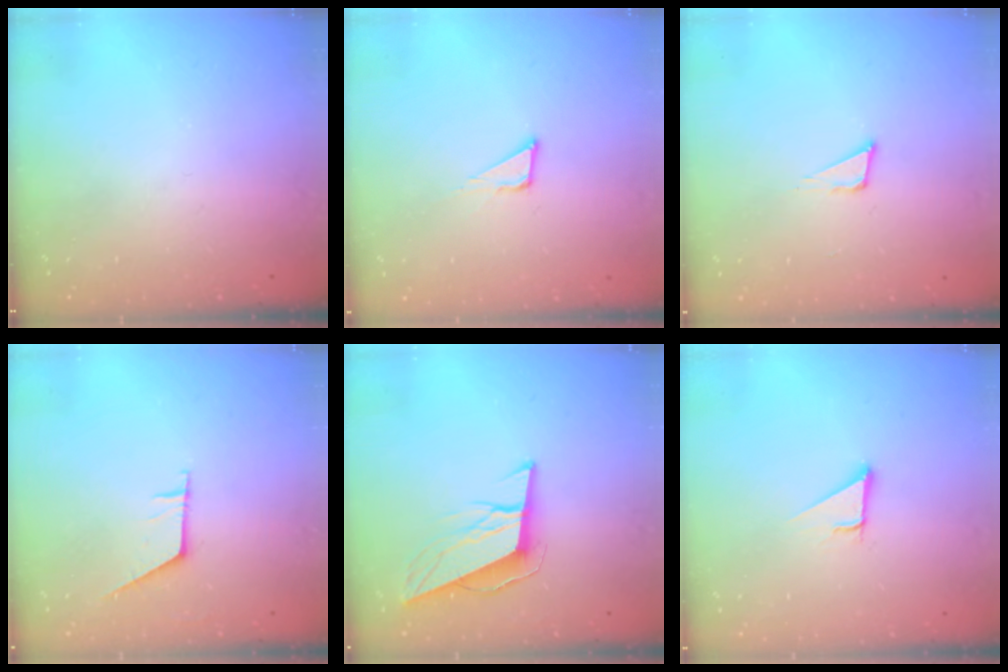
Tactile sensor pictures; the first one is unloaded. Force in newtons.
{"total": 3.5, "press": 3.5, "slide": 0.2}
{"total": 4.0, "press": 3.9, "slide": 0.8}
{"total": 4.4, "press": 4.4, "slide": 0.5}
{"total": 9.9, "press": 9.5, "slide": 2.7}
{"total": 2.9, "press": 2.9, "slide": 0.1}